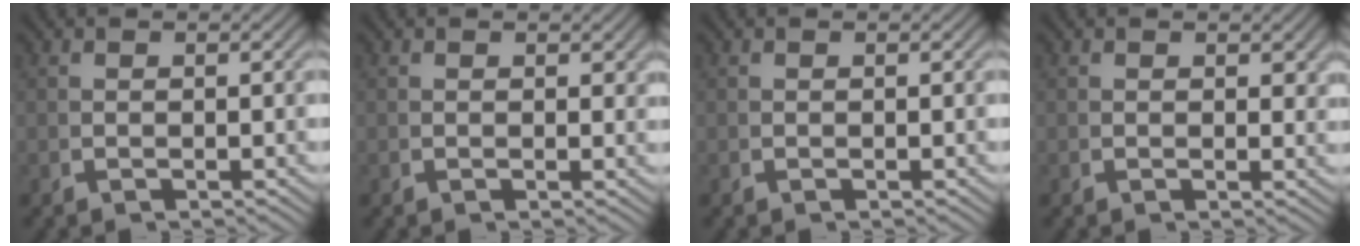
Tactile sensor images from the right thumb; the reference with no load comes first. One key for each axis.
{"total": 0.7, "fx": 0.5, "fy": 0.4, "fz": 0.4, "tx": -0.003, "ty": -0.005, "tz": 0.005}
{"total": 0.0}
{"total": 1.1, "fx": 0.6, "fy": 0.7, "fz": 0.6, "tx": -0.005, "ty": -0.006, "tz": 0.007}